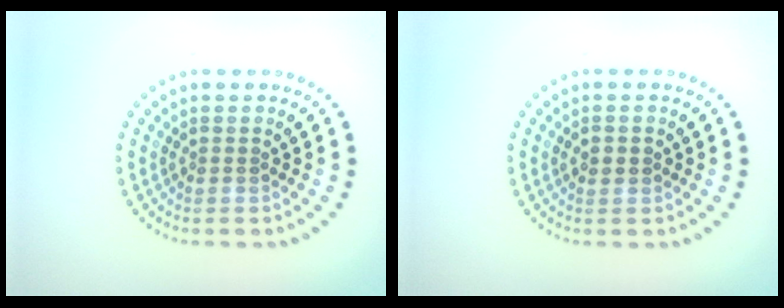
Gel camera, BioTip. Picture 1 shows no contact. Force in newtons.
{"total": 1.8, "press": 1.8, "slide": 0.1}